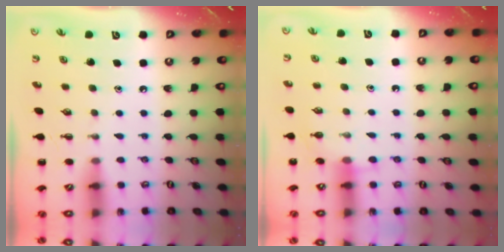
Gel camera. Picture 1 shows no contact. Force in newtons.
{"total": 6.0, "press": 5.9, "slide": 1.3}